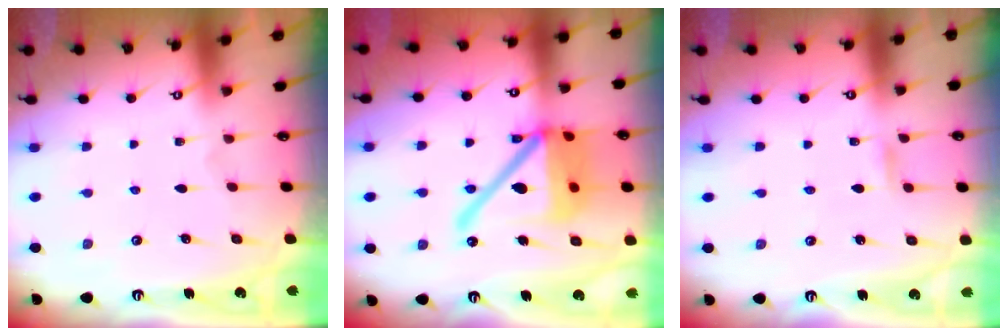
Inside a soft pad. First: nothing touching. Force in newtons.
{"total": 20.3, "press": 20.0, "slide": 3.5}
{"total": 3.0, "press": 3.0, "slide": 0.2}